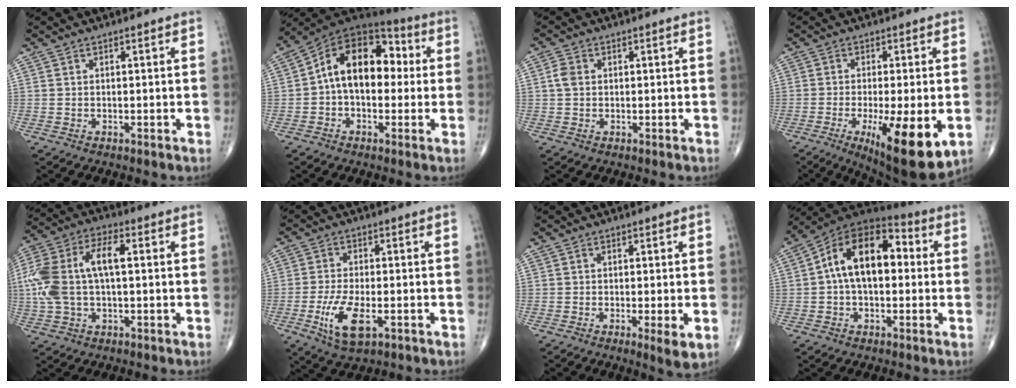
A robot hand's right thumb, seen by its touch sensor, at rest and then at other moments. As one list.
[{"total": 15.8, "force": [1.1, 10.1, 12.2], "torque": [-0.156, 0.044, 0.004]}, {"total": 2.5, "force": [0.3, 1.9, 1.6], "torque": [-0.034, 0.006, 0.003]}, {"total": 15.2, "force": [-4.5, 4.0, 13.9], "torque": [-0.195, -0.018, -0.056]}, {"total": 15.8, "force": [1.2, 8.0, 13.5], "torque": [-0.305, 0.035, 0.019]}, {"total": 8.7, "force": [-3.0, 3.6, 7.3], "torque": [-0.148, -0.002, -0.050]}, {"total": 3.8, "force": [-0.9, 0.6, 3.7], "torque": [-0.063, -0.013, -0.018]}, {"total": 15.7, "force": [1.5, 9.2, 12.6], "torque": [-0.188, 0.042, 0.011]}]